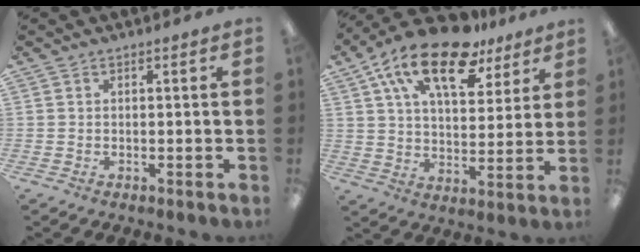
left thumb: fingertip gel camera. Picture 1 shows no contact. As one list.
[{"total": 19.2, "force": [11.9, 8.9, 12.2], "torque": [-0.216, -0.049, 0.205]}]